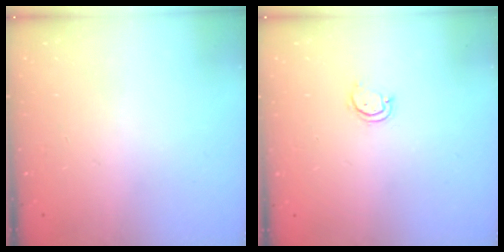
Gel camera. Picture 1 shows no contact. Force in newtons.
{"total": 2.7, "press": 2.6, "slide": 0.3}